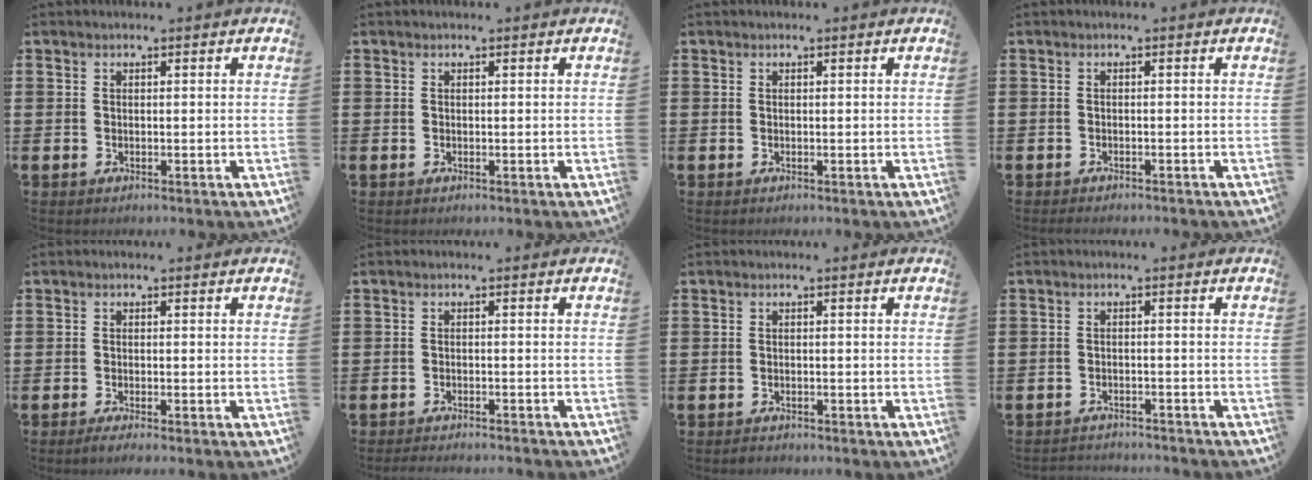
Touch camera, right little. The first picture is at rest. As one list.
[{"total": 0.0}, {"total": 0.0}, {"total": 0.7, "force": [-0.7, 0.0, 0.1], "torque": [-0.003, -0.003, -0.014]}, {"total": 0.9, "force": [-0.6, 0.0, 0.7], "torque": [-0.009, -0.003, -0.012]}, {"total": 1.4, "force": [-1.3, -0.1, 0.2], "torque": [-0.003, 0.001, -0.027]}, {"total": 0.6, "force": [-0.6, 0.1, 0.0], "torque": [-0.002, -0.002, -0.013]}, {"total": 1.7, "force": [-1.7, 0.0, -0.2], "torque": [-0.002, 0.003, -0.037]}]